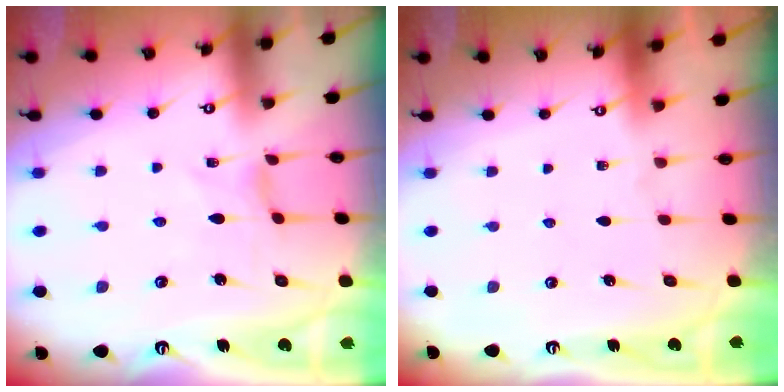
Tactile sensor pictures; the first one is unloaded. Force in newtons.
{"total": 0.0}